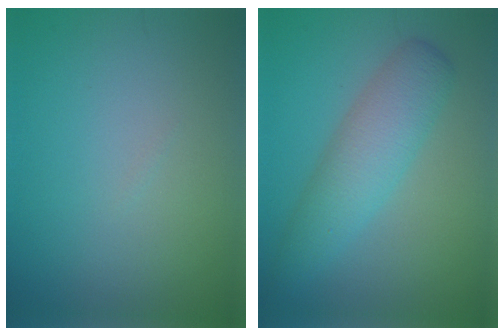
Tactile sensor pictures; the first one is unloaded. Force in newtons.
{"total": 4.9, "press": 4.9, "slide": 0.1}